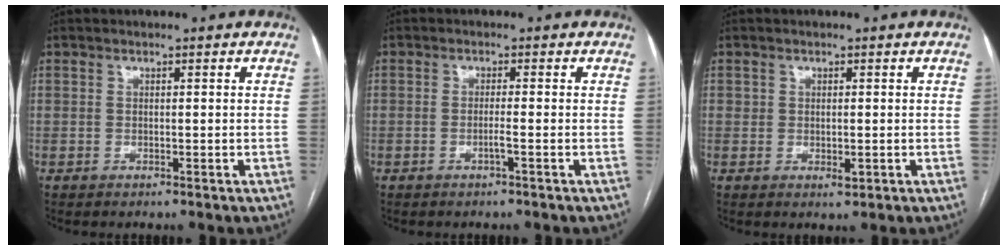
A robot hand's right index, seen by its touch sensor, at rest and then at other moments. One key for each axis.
{"total": 1.4, "fx": -0.6, "fy": -0.3, "fz": 1.2, "tx": -0.024, "ty": 0.001, "tz": -0.011}
{"total": 1.6, "fx": -0.1, "fy": 0.9, "fz": 1.3, "tx": -0.018, "ty": -0.001, "tz": 0.003}